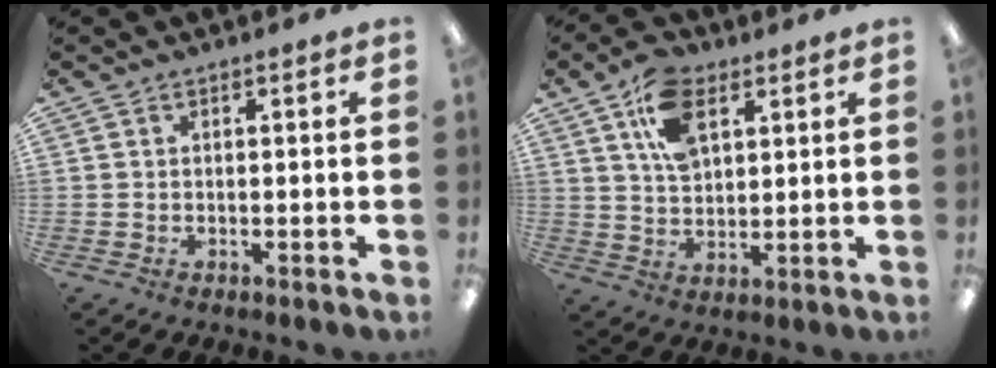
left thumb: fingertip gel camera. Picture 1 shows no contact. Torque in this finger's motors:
{"motor_torque": [0.33, 0.35, -0.12, -0.11, 0.12]}